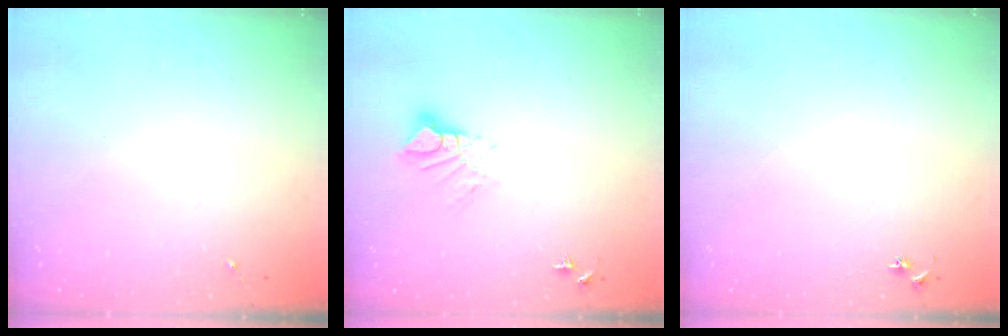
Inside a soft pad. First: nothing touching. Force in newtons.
{"total": 7.7, "press": 7.7, "slide": 0.7}
{"total": 2.9, "press": 2.8, "slide": 0.3}